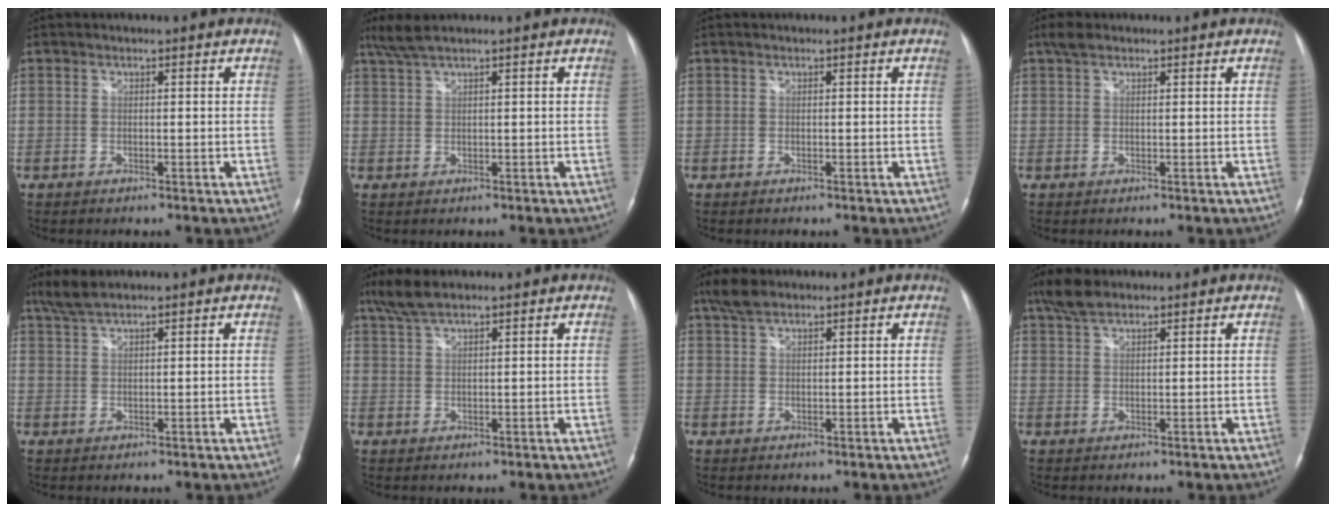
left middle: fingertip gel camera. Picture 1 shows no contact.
{"total": 2.9, "force": [2.3, -0.2, 1.9], "torque": [-0.051, 0.019, 0.053]}
{"total": 0.0}
{"total": 1.9, "force": [1.4, 0.8, 1.0], "torque": [-0.024, 0.018, 0.028]}
{"total": 3.4, "force": [2.9, 0.4, 1.8], "torque": [-0.045, 0.012, 0.064]}
{"total": 4.3, "force": [3.4, 0.8, 2.5], "torque": [-0.060, 0.014, 0.071]}
{"total": 3.4, "force": [2.7, 1.3, 1.7], "torque": [-0.042, 0.014, 0.055]}
{"total": 4.1, "force": [3.2, 1.5, 2.1], "torque": [-0.052, 0.015, 0.066]}